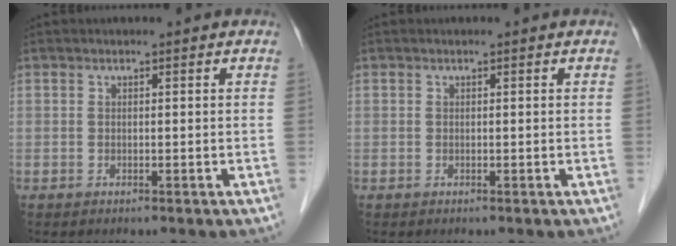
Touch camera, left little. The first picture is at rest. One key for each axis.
{"total": 0.0}